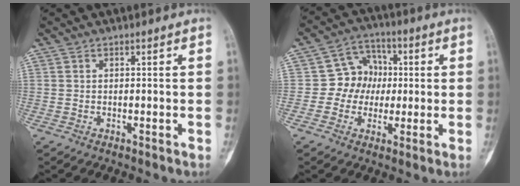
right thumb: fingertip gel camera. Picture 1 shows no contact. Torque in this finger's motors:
{"motor_torque": [-0.37, 0.49, 0.17, -0.37, -0.10]}